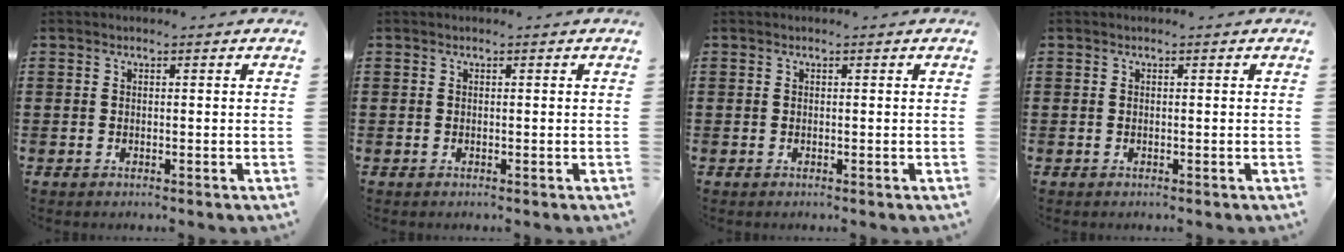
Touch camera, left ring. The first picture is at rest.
{"total": 0.0}
{"total": 0.0}
{"total": 0.0}